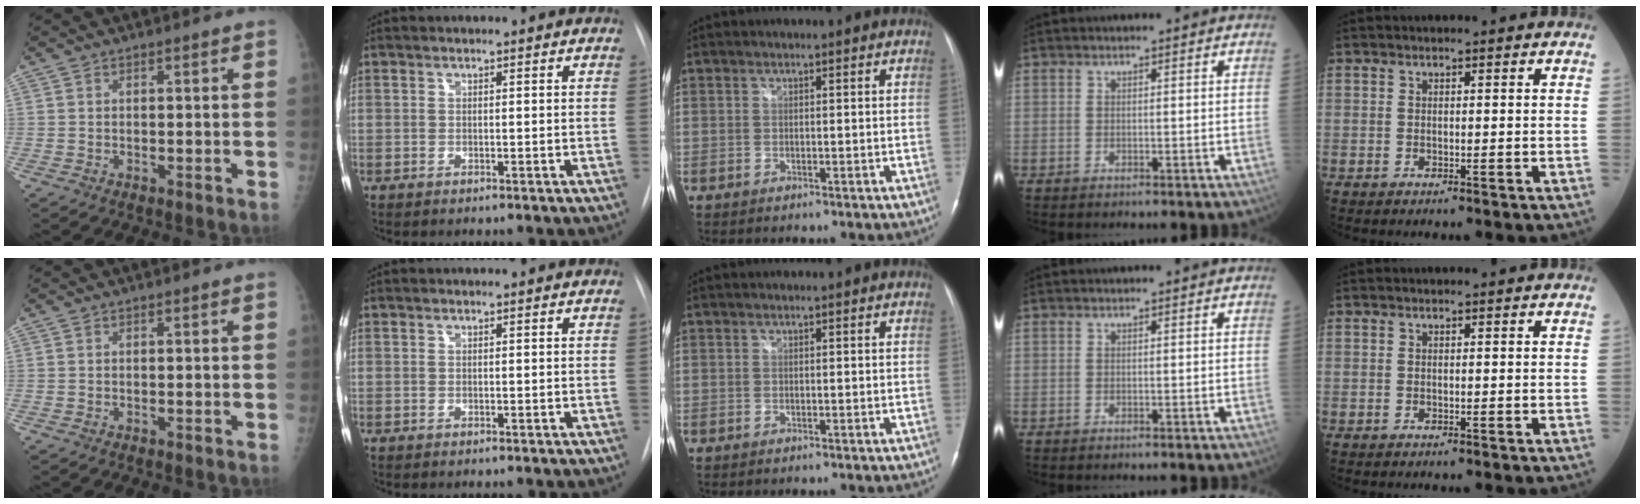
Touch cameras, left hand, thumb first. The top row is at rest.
{}